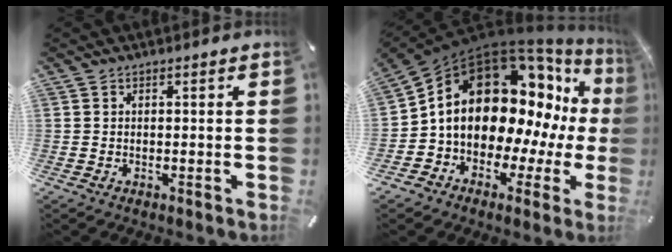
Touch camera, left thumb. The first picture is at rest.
{"total": 20.4, "force": [4.6, 14.1, 13.9], "torque": [-0.230, -0.055, 0.091]}